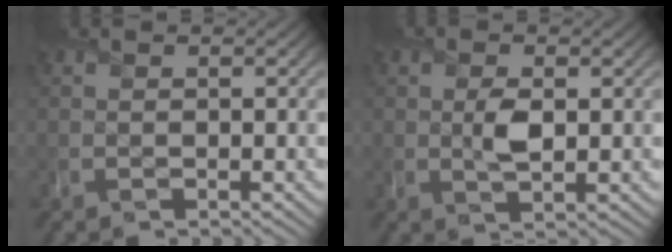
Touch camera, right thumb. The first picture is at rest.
{"total": 3.1, "force": [0.2, 1.7, 2.6], "torque": [-0.054, -0.004, 0.006]}